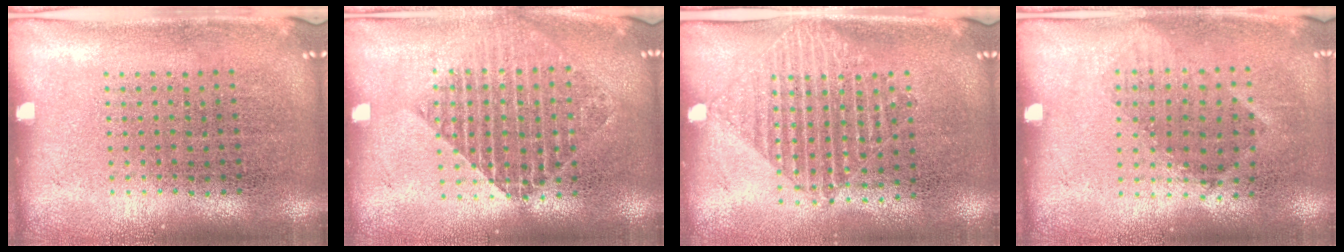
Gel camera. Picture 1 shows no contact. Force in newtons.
{"total": 1.7, "press": 1.4, "slide": 0.8}
{"total": 1.5, "press": 1.3, "slide": 0.7}
{"total": 1.0, "press": 0.8, "slide": 0.6}